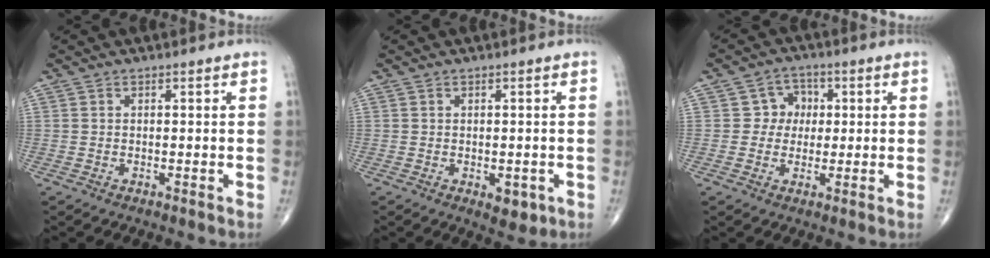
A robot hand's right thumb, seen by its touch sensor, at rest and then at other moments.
{"total": 3.5, "force": [-1.0, 2.0, 2.6], "torque": [-0.020, -0.004, -0.005]}
{"total": 5.1, "force": [0.6, 4.8, 1.6], "torque": [0.013, 0.010, 0.000]}